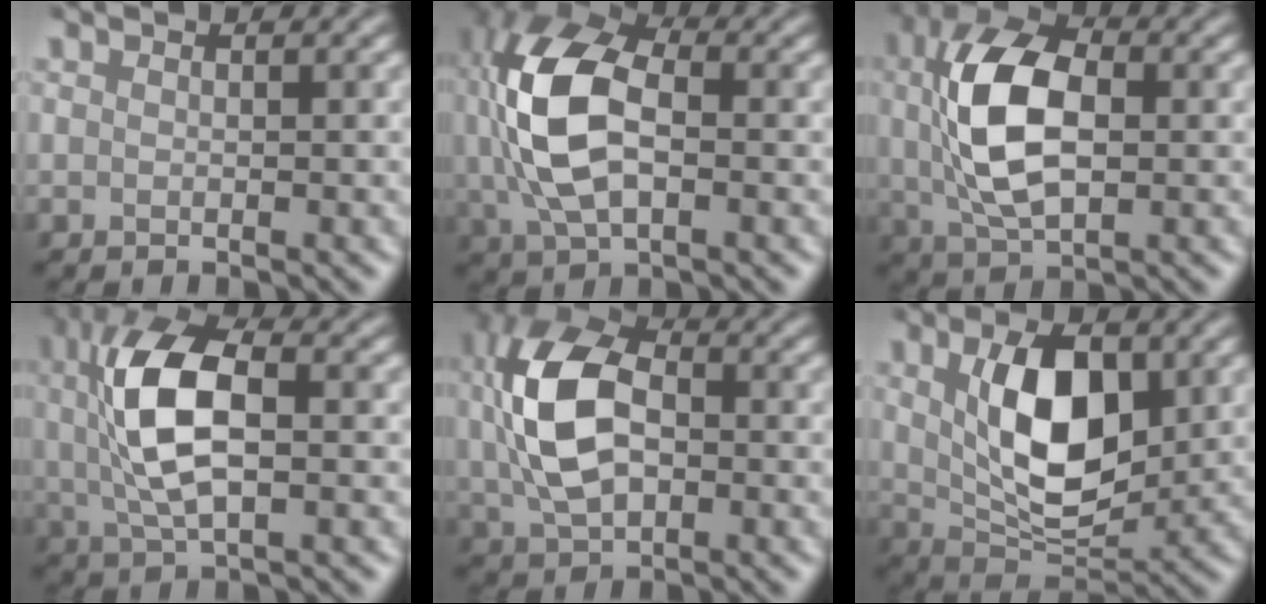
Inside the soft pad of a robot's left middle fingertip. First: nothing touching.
{"total": 9.7, "force": [0.7, 5.8, 7.7], "torque": [-0.179, 0.013, 0.015]}
{"total": 8.9, "force": [0.8, 5.0, 7.3], "torque": [-0.150, 0.013, 0.013]}
{"total": 8.4, "force": [0.9, 3.9, 7.4], "torque": [-0.158, 0.017, 0.015]}
{"total": 9.2, "force": [1.0, 5.9, 7.0], "torque": [-0.169, 0.013, 0.019]}
{"total": 7.9, "force": [1.8, 4.0, 6.6], "torque": [-0.121, 0.005, 0.036]}